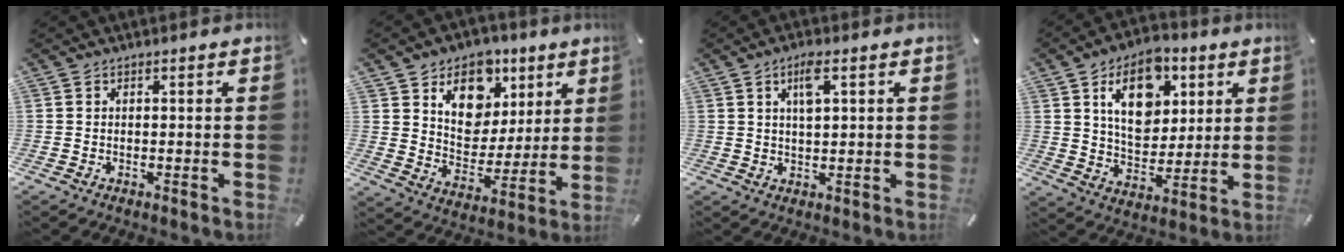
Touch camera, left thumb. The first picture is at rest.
{"total": 13.3, "force": [6.3, 10.6, 4.9], "torque": [-0.065, -0.040, 0.117]}
{"total": 5.2, "force": [2.2, 1.6, 4.4], "torque": [-0.094, 0.006, 0.036]}
{"total": 15.1, "force": [6.2, 10.5, 8.9], "torque": [-0.136, -0.010, 0.112]}